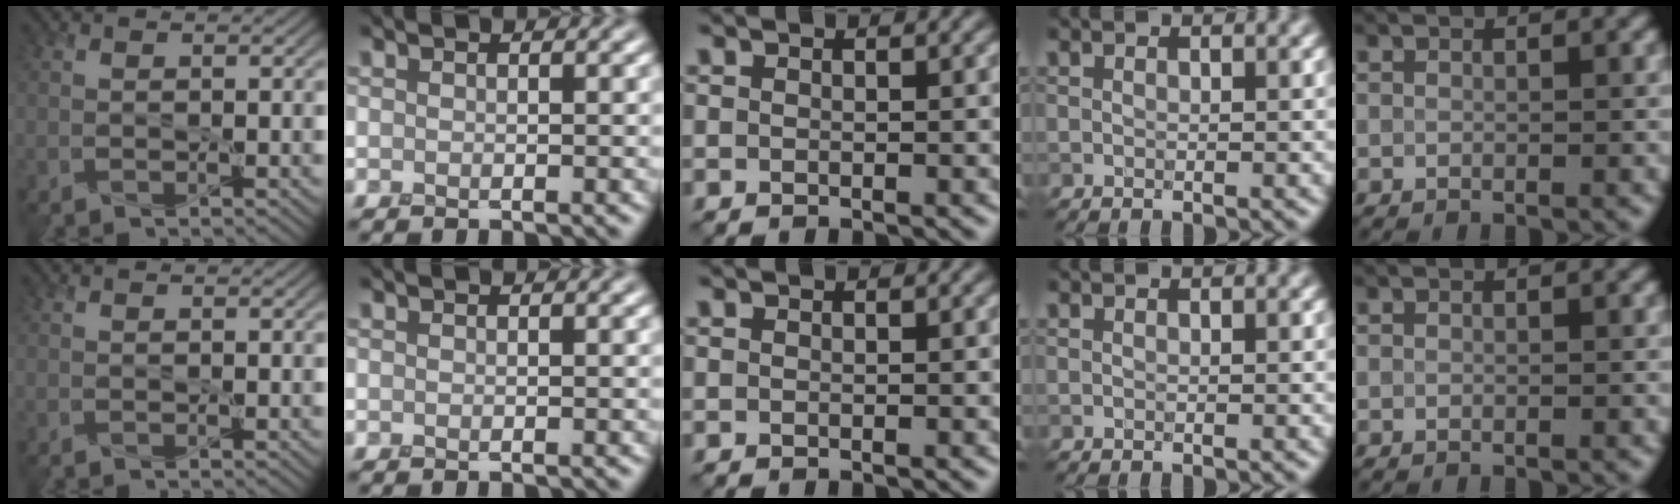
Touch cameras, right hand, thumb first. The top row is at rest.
{}